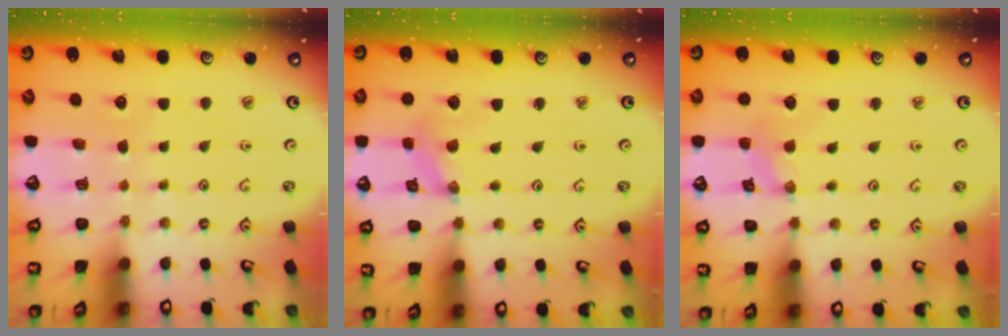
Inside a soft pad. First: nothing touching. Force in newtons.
{"total": 1.6, "press": 1.6, "slide": 0.3}
{"total": 1.4, "press": 1.4, "slide": 0.3}